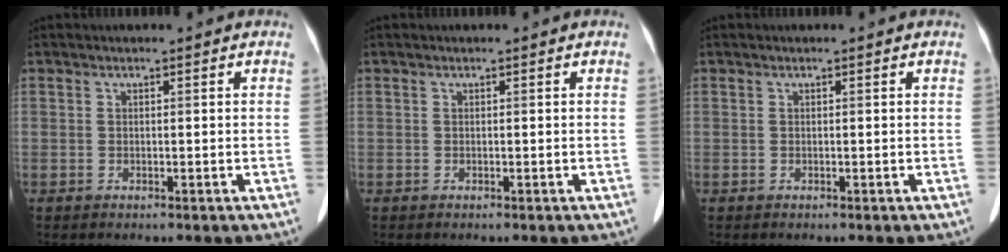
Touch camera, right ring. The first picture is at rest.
{"total": 0.0}
{"total": 0.0}